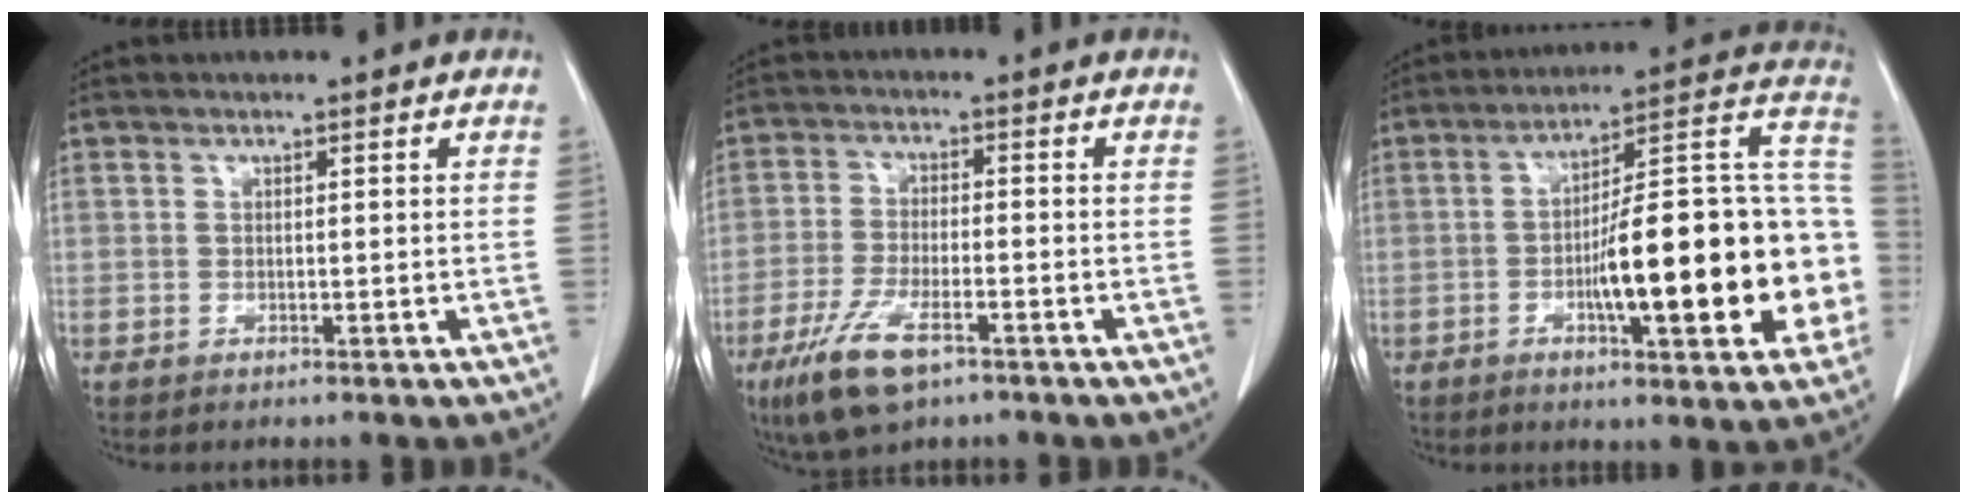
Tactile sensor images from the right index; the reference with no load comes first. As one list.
[{"total": 9.8, "force": [-5.6, 3.3, 7.4], "torque": [-0.156, -0.017, -0.097]}, {"total": 24.8, "force": [-4.3, 5.3, 23.8], "torque": [-0.272, 0.034, -0.055]}]